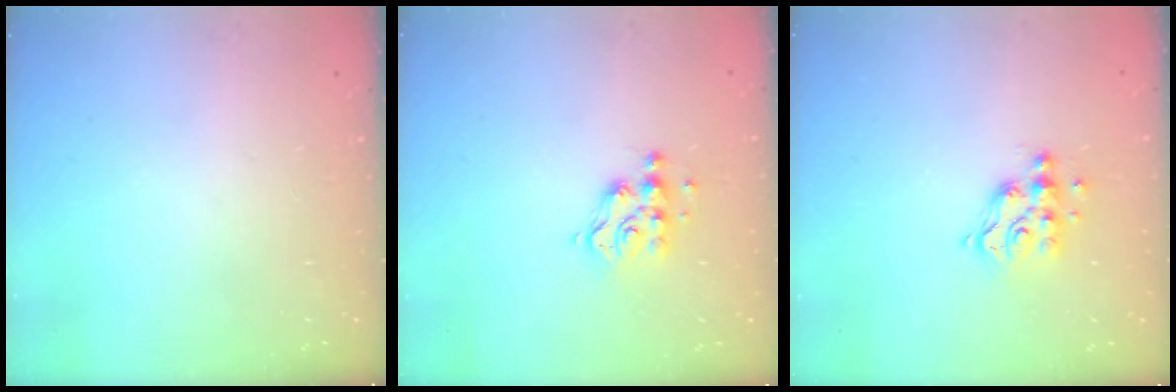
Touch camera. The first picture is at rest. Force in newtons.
{"total": 7.1, "press": 7.1, "slide": 0.3}
{"total": 9.6, "press": 9.6, "slide": 0.7}